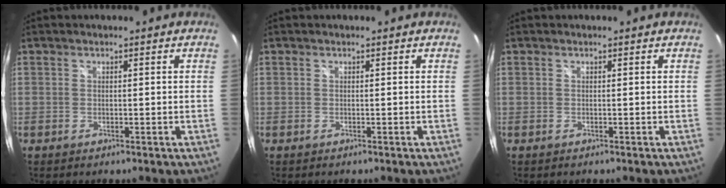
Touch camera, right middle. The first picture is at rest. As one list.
[{"total": 0.0}, {"total": 0.0}]